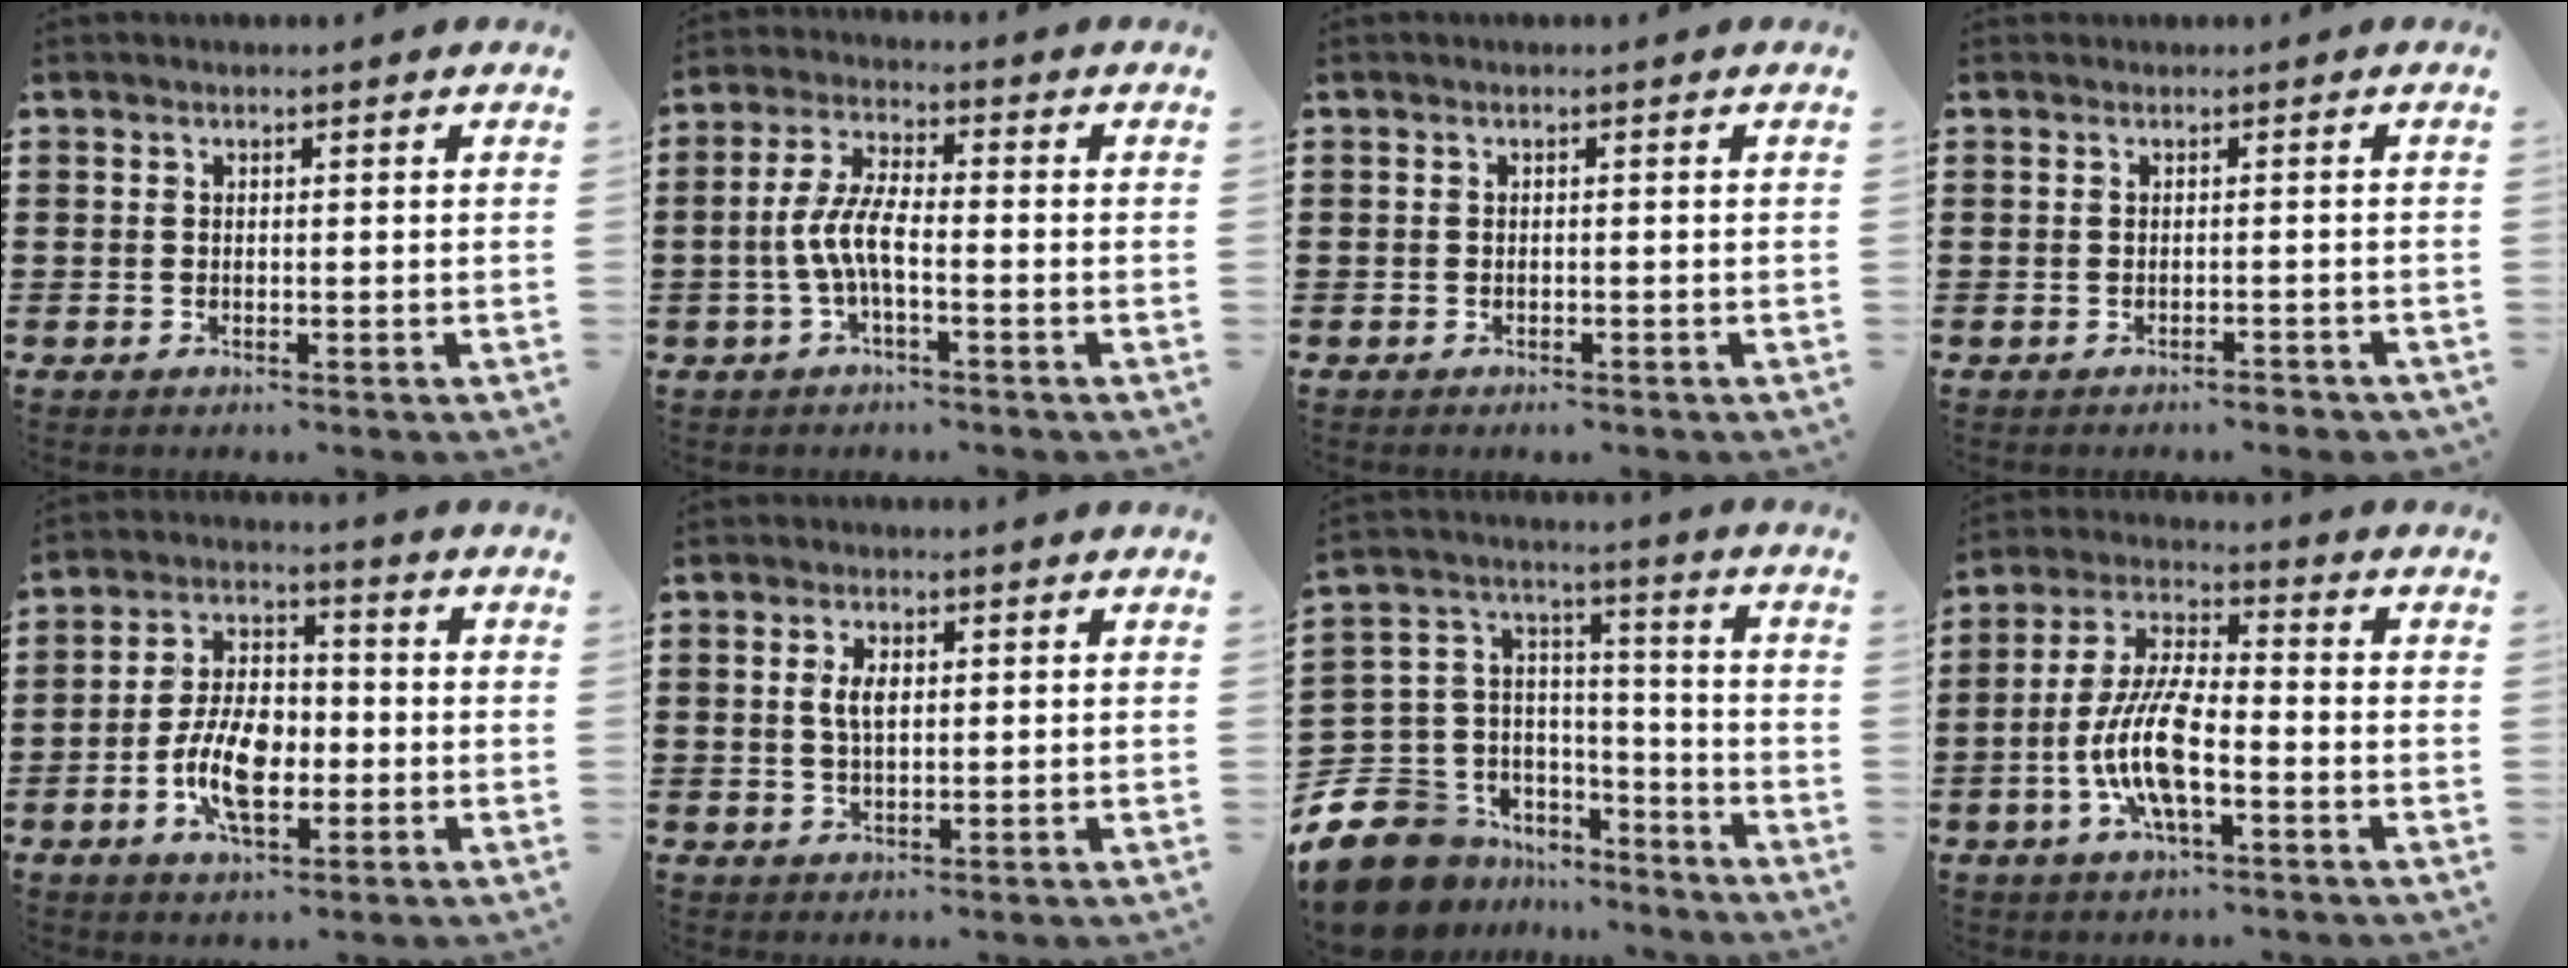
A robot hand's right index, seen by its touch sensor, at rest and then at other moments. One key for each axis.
{"total": 5.9, "fx": -1.8, "fy": 1.4, "fz": 5.4, "tx": -0.128, "ty": -0.010, "tz": -0.042}
{"total": 0.6, "fx": -0.6, "fy": 0.0, "fz": 0.0, "tx": -0.001, "ty": 0.000, "tz": -0.012}
{"total": 0.8, "fx": -0.8, "fy": 0.0, "fz": 0.1, "tx": -0.006, "ty": -0.002, "tz": -0.017}
{"total": 9.0, "fx": -2.6, "fy": 5.0, "fz": 7.0, "tx": -0.156, "ty": 0.006, "tz": -0.052}
{"total": 3.2, "fx": 0.5, "fy": 1.2, "fz": 2.9, "tx": -0.059, "ty": 0.006, "tz": 0.006}
{"total": 10.4, "fx": -6.9, "fy": 7.4, "fz": 2.4, "tx": -0.099, "ty": -0.002, "tz": -0.134}
{"total": 10.5, "fx": -3.1, "fy": 3.5, "fz": 9.4, "tx": -0.217, "ty": -0.010, "tz": -0.065}